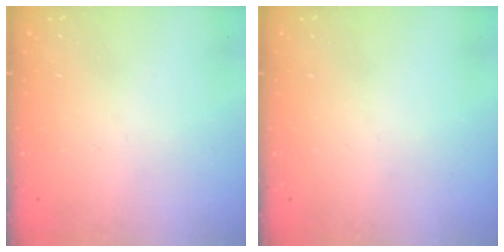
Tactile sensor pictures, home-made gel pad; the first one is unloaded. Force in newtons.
{"total": 0.0}